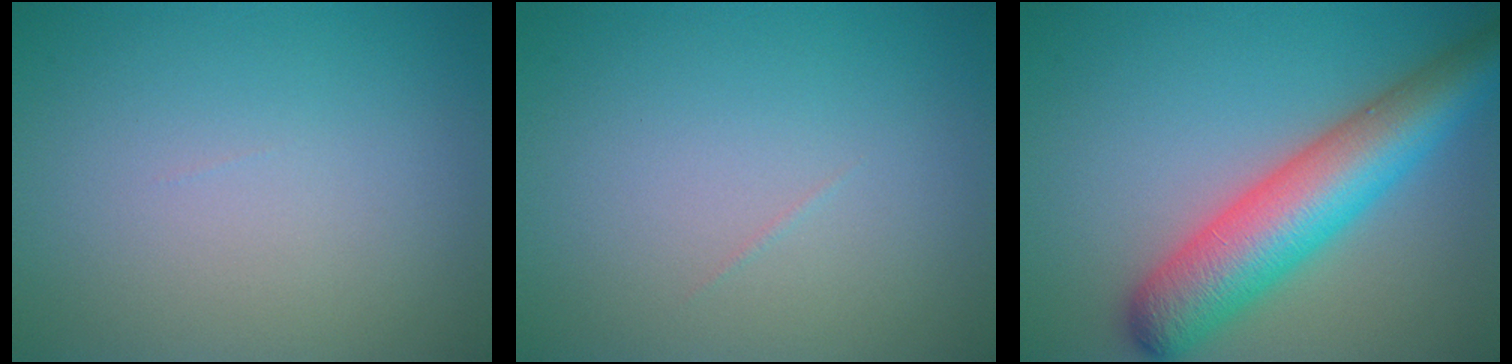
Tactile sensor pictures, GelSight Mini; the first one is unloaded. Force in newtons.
{"total": 0.0}
{"total": 8.5, "press": 8.5, "slide": 0.3}